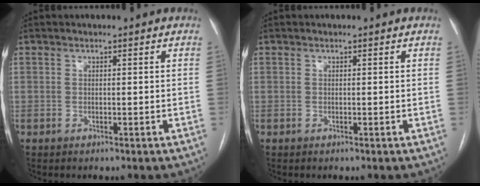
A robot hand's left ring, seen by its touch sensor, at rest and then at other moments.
{"total": 0.0}